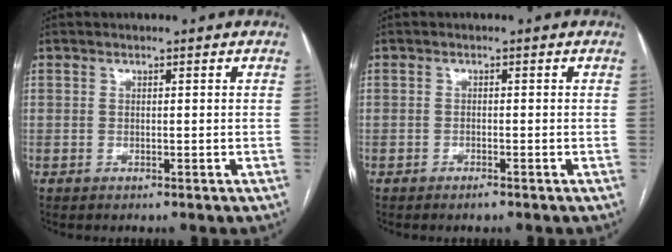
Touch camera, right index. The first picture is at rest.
{"total": 1.1, "force": [-0.9, 0.1, 0.6], "torque": [-0.011, 0.000, -0.014]}